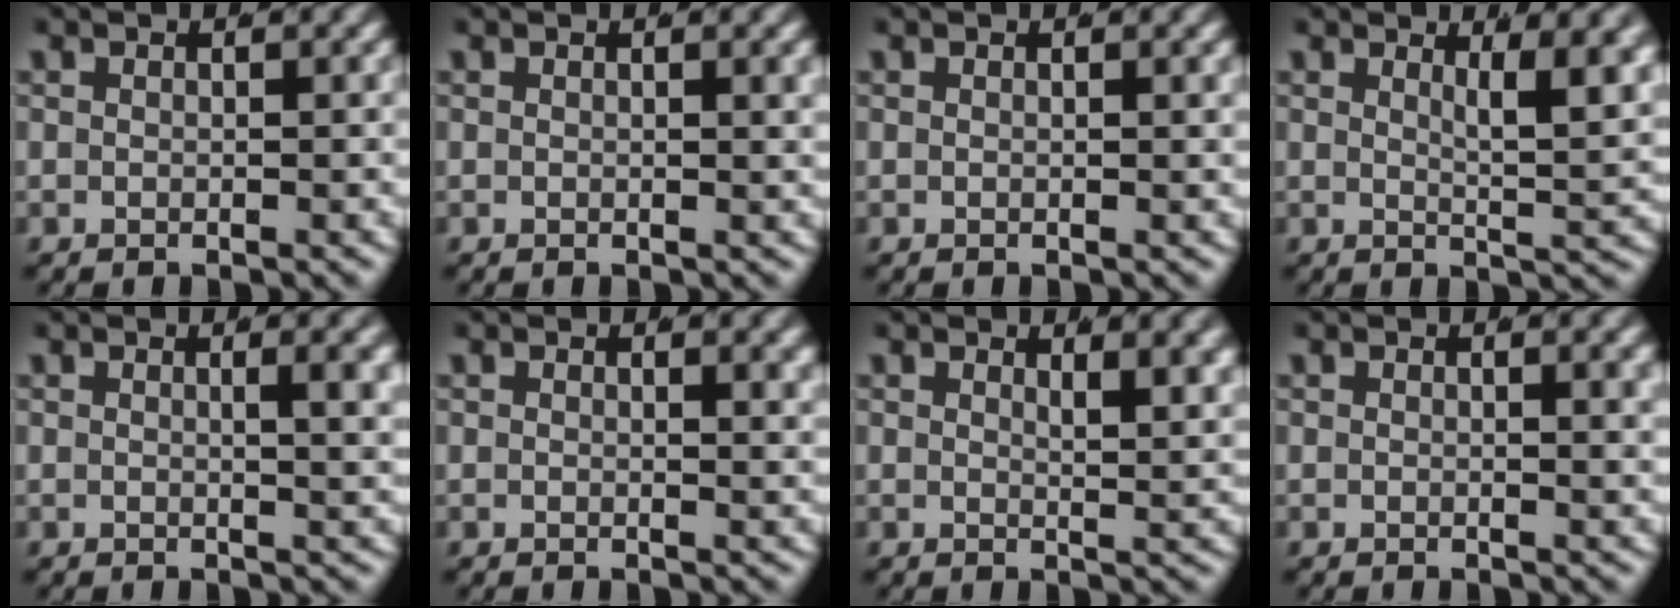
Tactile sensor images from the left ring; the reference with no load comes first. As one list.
[{"total": 0.5, "force": [0.3, -0.2, 0.4], "torque": [-0.003, 0.001, 0.004]}, {"total": 0.0}, {"total": 4.1, "force": [2.1, 0.1, 3.5], "torque": [-0.044, -0.016, 0.038]}, {"total": 1.7, "force": [0.6, -0.4, 1.5], "torque": [-0.018, -0.005, 0.012]}, {"total": 0.7, "force": [0.5, -0.1, 0.5], "torque": [-0.004, -0.005, 0.008]}, {"total": 2.3, "force": [1.7, -0.2, 1.5], "torque": [-0.016, -0.017, 0.032]}, {"total": 0.8, "force": [0.4, -0.3, 0.6], "torque": [-0.006, -0.001, 0.006]}]